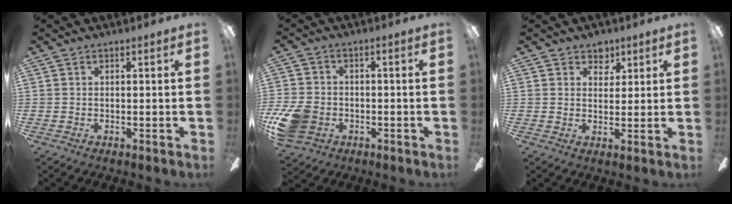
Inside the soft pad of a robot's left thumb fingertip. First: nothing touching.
{"total": 10.1, "force": [-3.5, 7.5, 5.7], "torque": [-0.122, 0.022, -0.063]}
{"total": 4.2, "force": [3.0, 2.9, 0.9], "torque": [-0.005, -0.011, 0.051]}